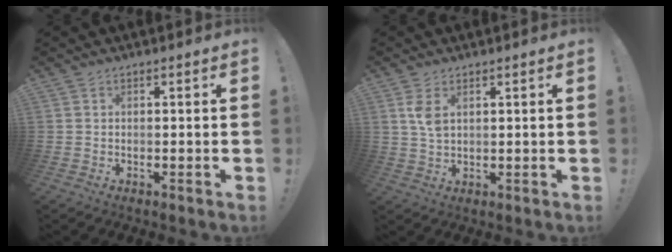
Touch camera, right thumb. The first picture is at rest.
{"total": 4.6, "force": [1.7, 2.4, 3.6], "torque": [-0.069, -0.004, 0.028]}